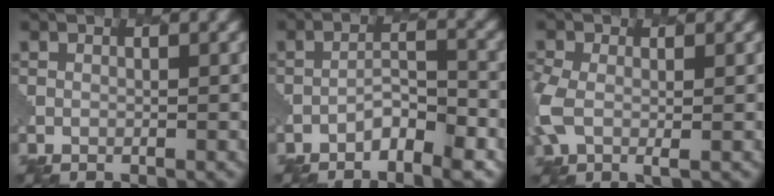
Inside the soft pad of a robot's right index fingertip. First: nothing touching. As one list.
[{"total": 3.4, "force": [-2.4, 0.9, 2.2], "torque": [-0.038, 0.008, -0.047]}, {"total": 4.1, "force": [-0.4, 2.7, 3.1], "torque": [-0.086, -0.005, -0.015]}]